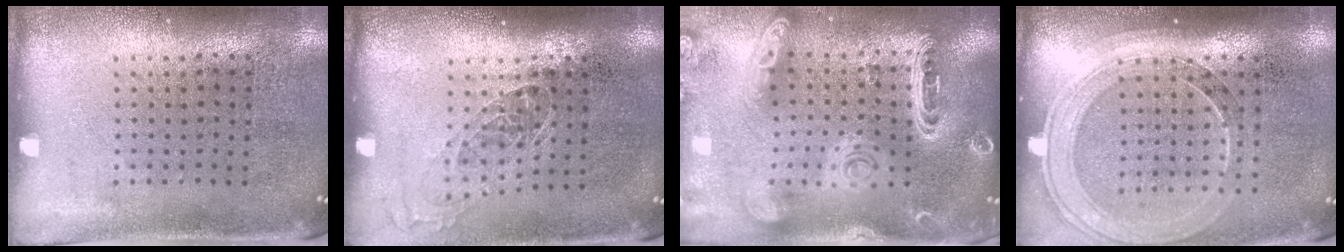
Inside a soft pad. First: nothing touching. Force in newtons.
{"total": 1.0, "press": 0.9, "slide": 0.4}
{"total": 2.3, "press": 2.1, "slide": 0.9}
{"total": 1.8, "press": 1.6, "slide": 0.8}